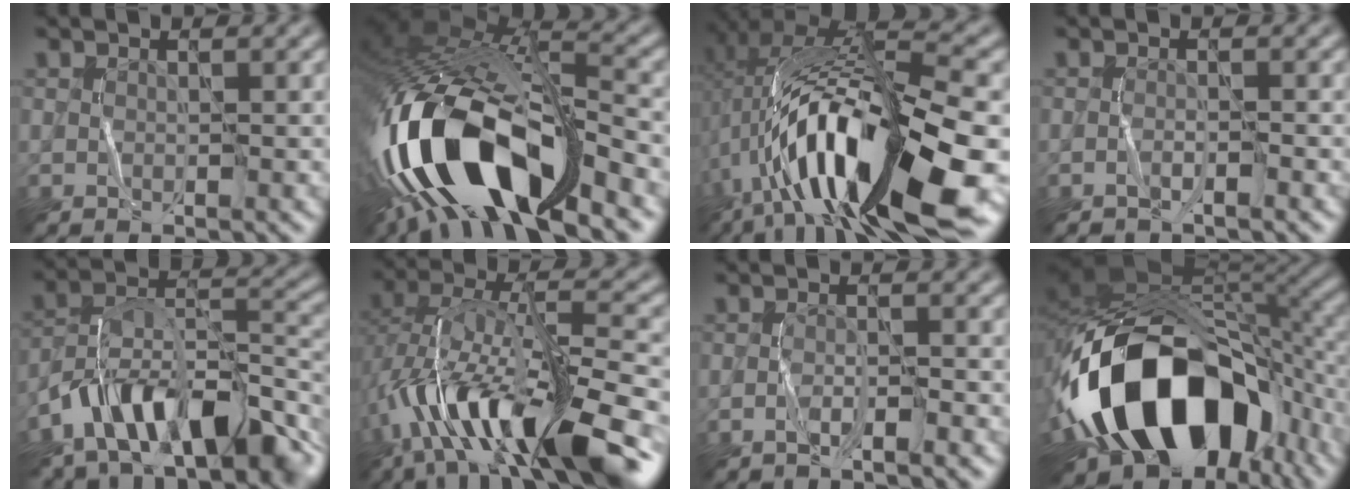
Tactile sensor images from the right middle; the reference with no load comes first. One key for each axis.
{"total": 16.9, "fx": -8.1, "fy": 7.0, "fz": 13.0, "tx": -0.256, "ty": -0.010, "tz": -0.147}
{"total": 17.5, "fx": -3.9, "fy": 6.1, "fz": 15.9, "tx": -0.278, "ty": 0.025, "tz": -0.064}
{"total": 1.0, "fx": -0.8, "fy": 0.0, "fz": 0.5, "tx": -0.009, "ty": 0.003, "tz": -0.018}
{"total": 12.3, "fx": -7.9, "fy": 5.9, "fz": 7.3, "tx": -0.118, "ty": 0.017, "tz": -0.139}
{"total": 14.1, "fx": -6.1, "fy": 5.2, "fz": 11.6, "tx": -0.204, "ty": 0.008, "tz": -0.109}
{"total": 1.7, "fx": -1.1, "fy": 0.2, "fz": 1.3, "tx": -0.024, "ty": 0.004, "tz": -0.023}
{"total": 17.6, "fx": -7.4, "fy": 10.7, "fz": 11.8, "tx": -0.200, "ty": -0.001, "tz": -0.123}